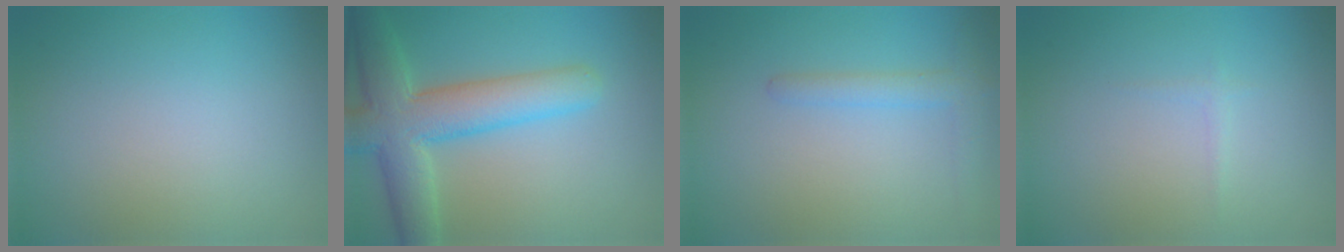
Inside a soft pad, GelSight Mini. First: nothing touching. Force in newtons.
{"total": 7.5, "press": 7.5, "slide": 0.6}
{"total": 2.0, "press": 2.0, "slide": 0.2}
{"total": 0.6, "press": 0.6, "slide": 0.0}